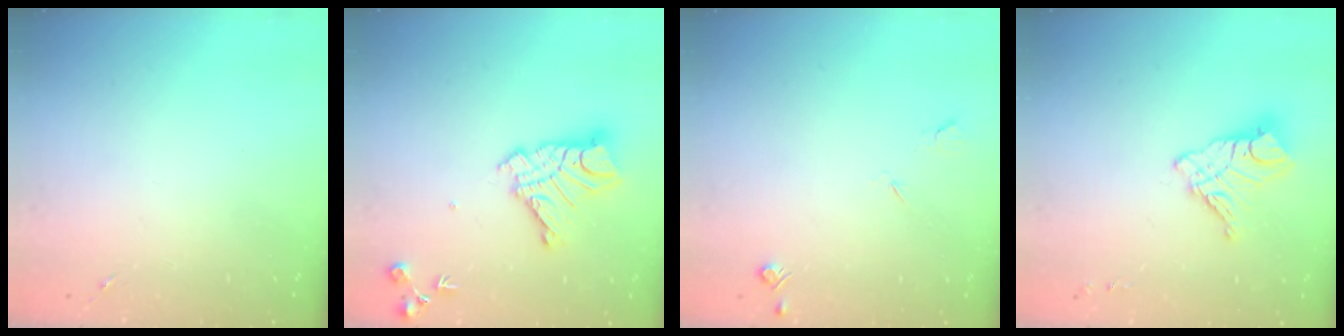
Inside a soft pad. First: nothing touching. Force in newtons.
{"total": 14.2, "press": 14.2, "slide": 1.3}
{"total": 4.6, "press": 4.5, "slide": 0.7}
{"total": 12.6, "press": 12.6, "slide": 1.2}